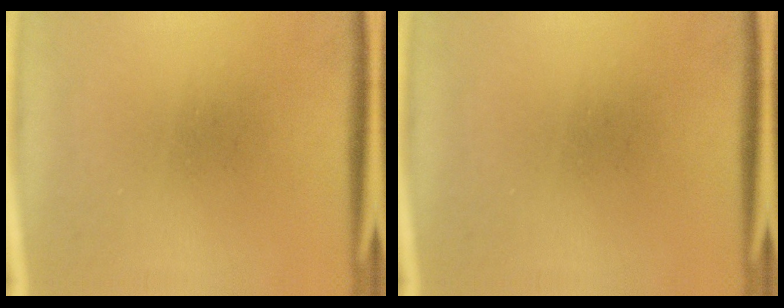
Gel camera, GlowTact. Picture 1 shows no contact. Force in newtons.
{"total": 0.0}